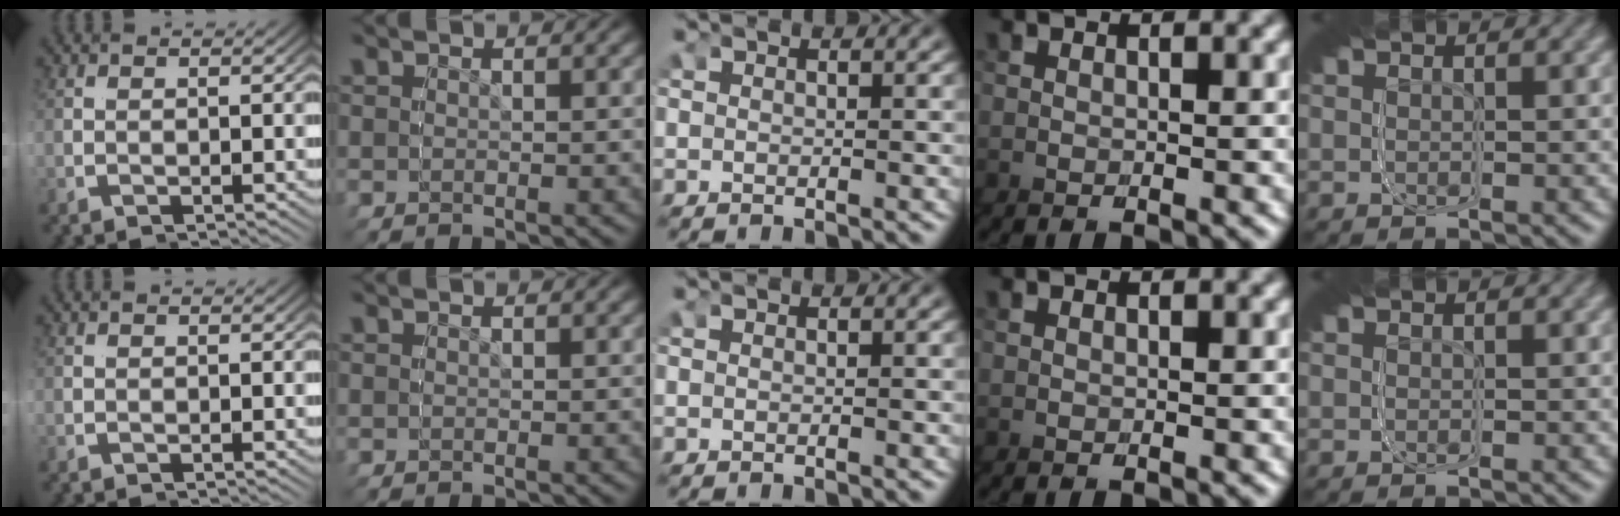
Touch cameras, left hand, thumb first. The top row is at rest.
{}